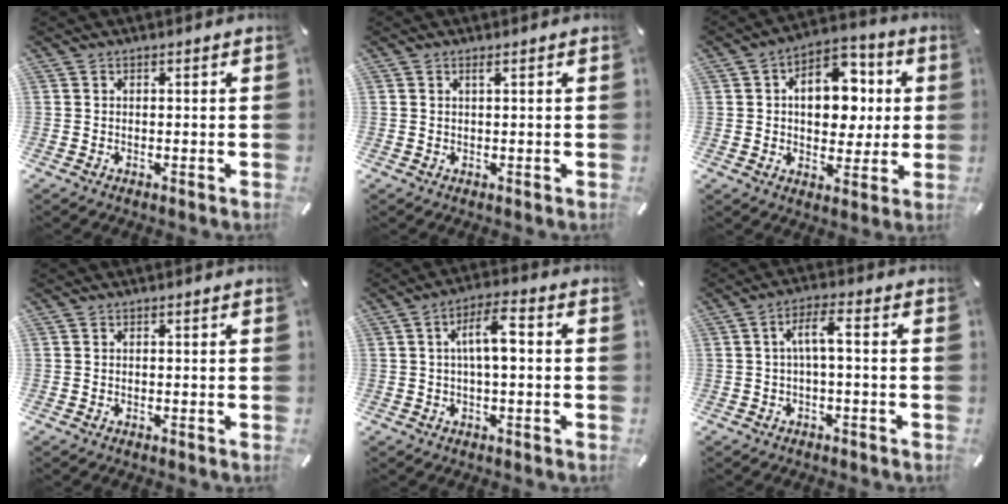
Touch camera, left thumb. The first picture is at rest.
{"total": 0.7, "force": [0.4, 0.0, 0.6], "torque": [-0.010, 0.002, 0.007]}
{"total": 13.8, "force": [1.9, 9.7, 9.7], "torque": [-0.132, -0.001, 0.032]}
{"total": 0.0}
{"total": 7.4, "force": [0.7, 2.6, 7.0], "torque": [-0.131, 0.012, 0.006]}
{"total": 5.8, "force": [-0.2, 1.6, 5.6], "torque": [-0.112, 0.010, -0.008]}